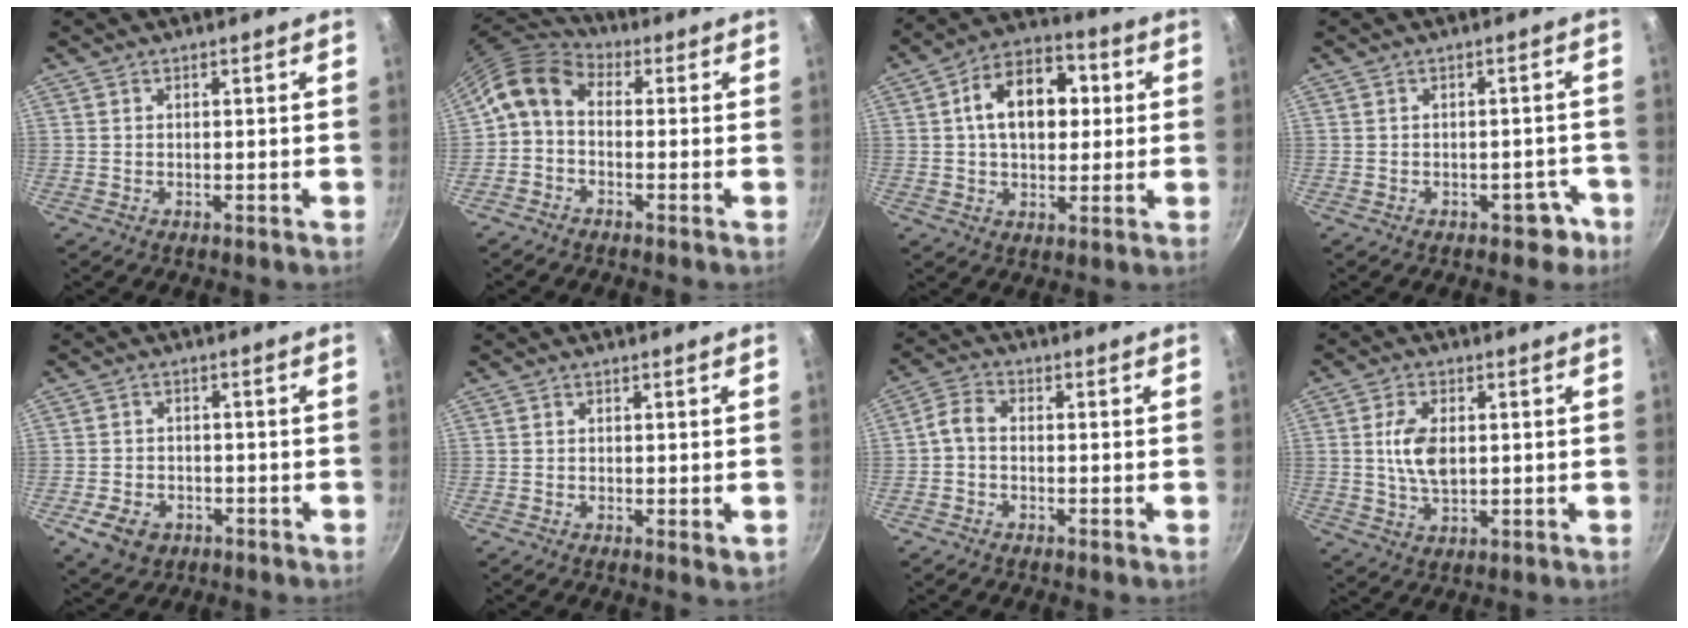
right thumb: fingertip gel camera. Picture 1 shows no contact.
{"total": 8.6, "force": [-0.2, 5.8, 6.3], "torque": [-0.113, 0.028, -0.025]}
{"total": 14.3, "force": [2.4, 9.3, 10.6], "torque": [-0.135, 0.018, 0.029]}
{"total": 3.8, "force": [-2.3, 2.4, 1.7], "torque": [-0.001, 0.028, -0.025]}
{"total": 6.2, "force": [-2.9, 4.5, 3.0], "torque": [-0.049, 0.014, -0.041]}
{"total": 1.9, "force": [-0.4, 0.5, 1.8], "torque": [-0.028, -0.008, -0.005]}
{"total": 4.1, "force": [-0.8, 2.6, 3.1], "torque": [-0.059, 0.017, -0.028]}
{"total": 7.4, "force": [0.8, 4.1, 6.1], "torque": [-0.114, -0.005, 0.017]}